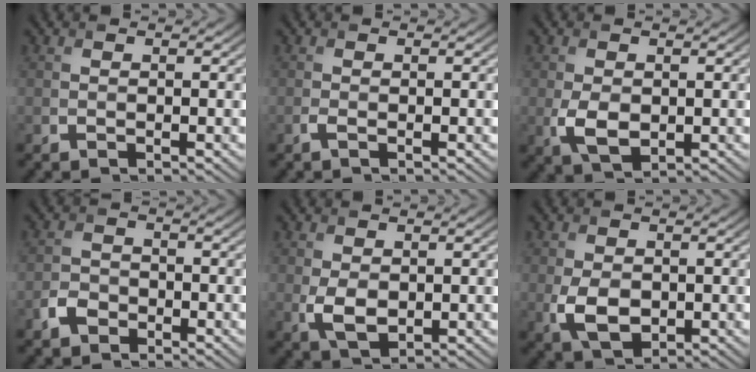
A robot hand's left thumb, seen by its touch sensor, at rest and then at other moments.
{"total": 0.8, "force": [-0.4, 0.1, 0.6], "torque": [-0.016, -0.001, -0.009]}
{"total": 3.8, "force": [-0.4, 2.5, 2.8], "torque": [-0.069, -0.010, -0.001]}
{"total": 2.9, "force": [-1.8, 1.9, 1.1], "torque": [-0.025, 0.000, -0.046]}
{"total": 3.4, "force": [0.0, 2.1, 2.6], "torque": [-0.062, -0.007, 0.007]}
{"total": 4.6, "force": [-0.6, 3.1, 3.3], "torque": [-0.079, -0.014, -0.006]}